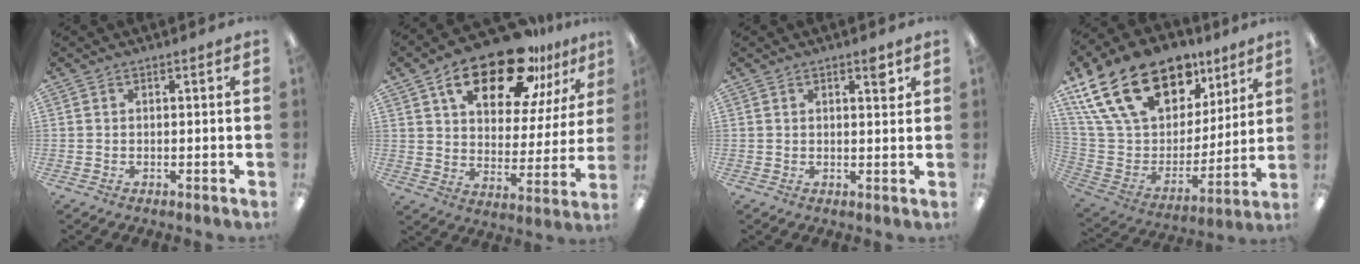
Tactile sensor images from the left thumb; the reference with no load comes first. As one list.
[{"total": 22.5, "force": [14.8, 9.9, 13.9], "torque": [-0.211, -0.077, 0.245]}, {"total": 3.3, "force": [1.9, 1.0, 2.4], "torque": [-0.020, -0.010, 0.025]}, {"total": 24.2, "force": [15.2, 13.8, 12.9], "torque": [-0.242, -0.080, 0.286]}]